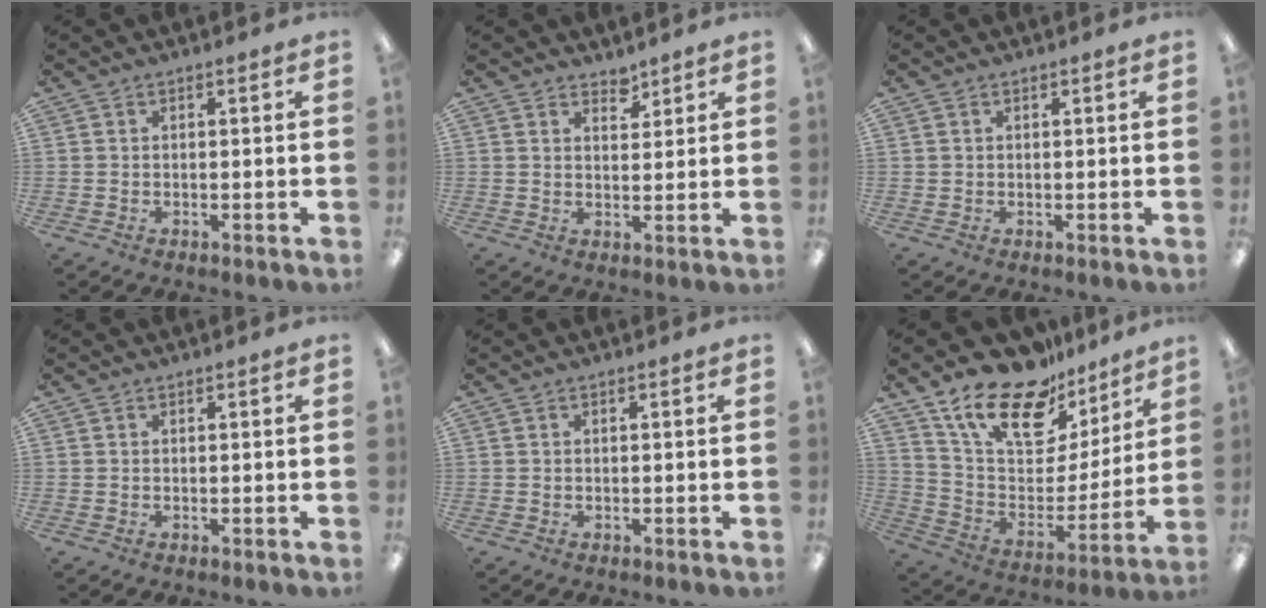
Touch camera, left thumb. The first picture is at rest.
{"total": 3.2, "force": [2.9, 1.4, 0.4], "torque": [0.003, -0.019, 0.052]}
{"total": 0.5, "force": [0.3, 0.4, -0.1], "torque": [0.002, 0.001, 0.006]}
{"total": 0.0}
{"total": 0.0}
{"total": 20.5, "force": [15.3, 9.4, 9.9], "torque": [-0.185, -0.100, 0.274]}